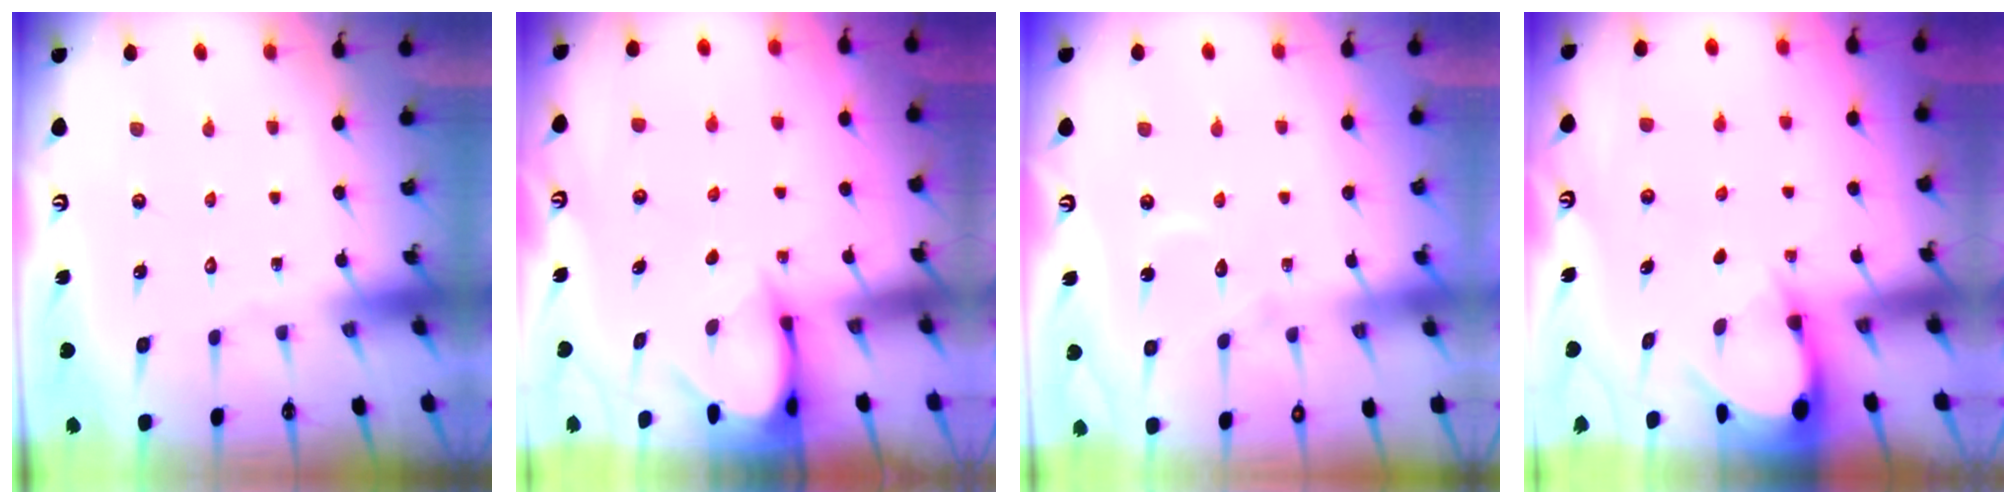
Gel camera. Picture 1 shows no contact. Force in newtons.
{"total": 3.6, "press": 3.6, "slide": 0.3}
{"total": 6.1, "press": 6.0, "slide": 0.7}
{"total": 3.2, "press": 3.2, "slide": 0.2}